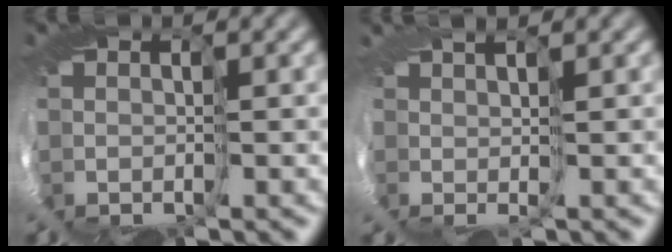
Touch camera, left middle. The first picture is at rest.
{"total": 3.4, "force": [0.8, -3.0, -1.2], "torque": [0.032, 0.004, -0.009]}